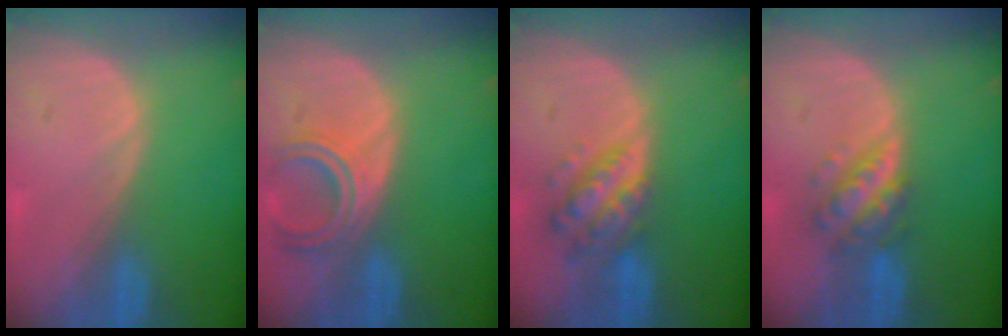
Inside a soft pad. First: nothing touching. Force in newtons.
{"total": 5.7, "press": 5.2, "slide": 2.4}
{"total": 6.5, "press": 5.8, "slide": 2.8}
{"total": 5.6, "press": 5.2, "slide": 2.1}